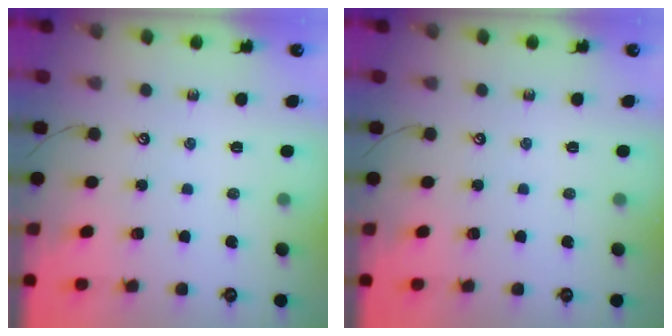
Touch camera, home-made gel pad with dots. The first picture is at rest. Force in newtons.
{"total": 0.0}